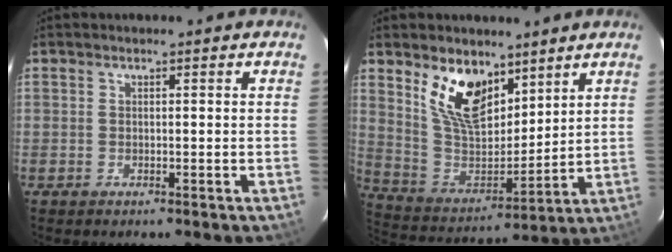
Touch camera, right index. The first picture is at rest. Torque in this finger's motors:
{"motor_torque": [1.11, 1.00, 0.36, 0.14]}